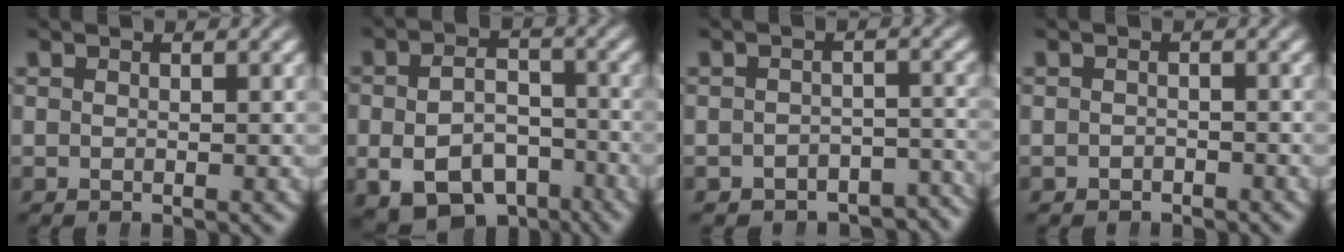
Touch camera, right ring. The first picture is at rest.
{"total": 8.8, "force": [-4.6, 6.2, 4.2], "torque": [-0.057, -0.037, -0.066]}
{"total": 5.6, "force": [-5.3, 1.7, 0.5], "torque": [0.022, -0.013, -0.080]}
{"total": 1.1, "force": [-1.0, 0.1, -0.4], "torque": [0.013, -0.010, -0.011]}